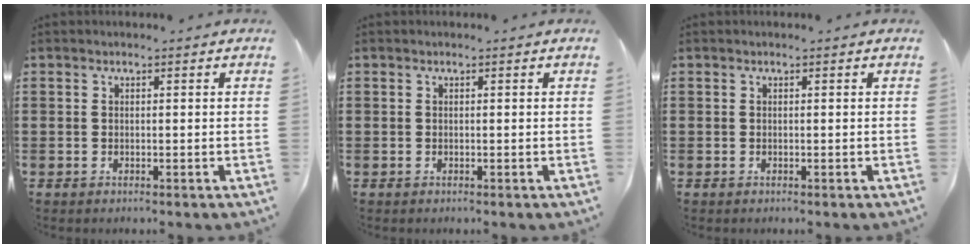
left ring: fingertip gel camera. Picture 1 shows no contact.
{"total": 0.0}
{"total": 0.0}